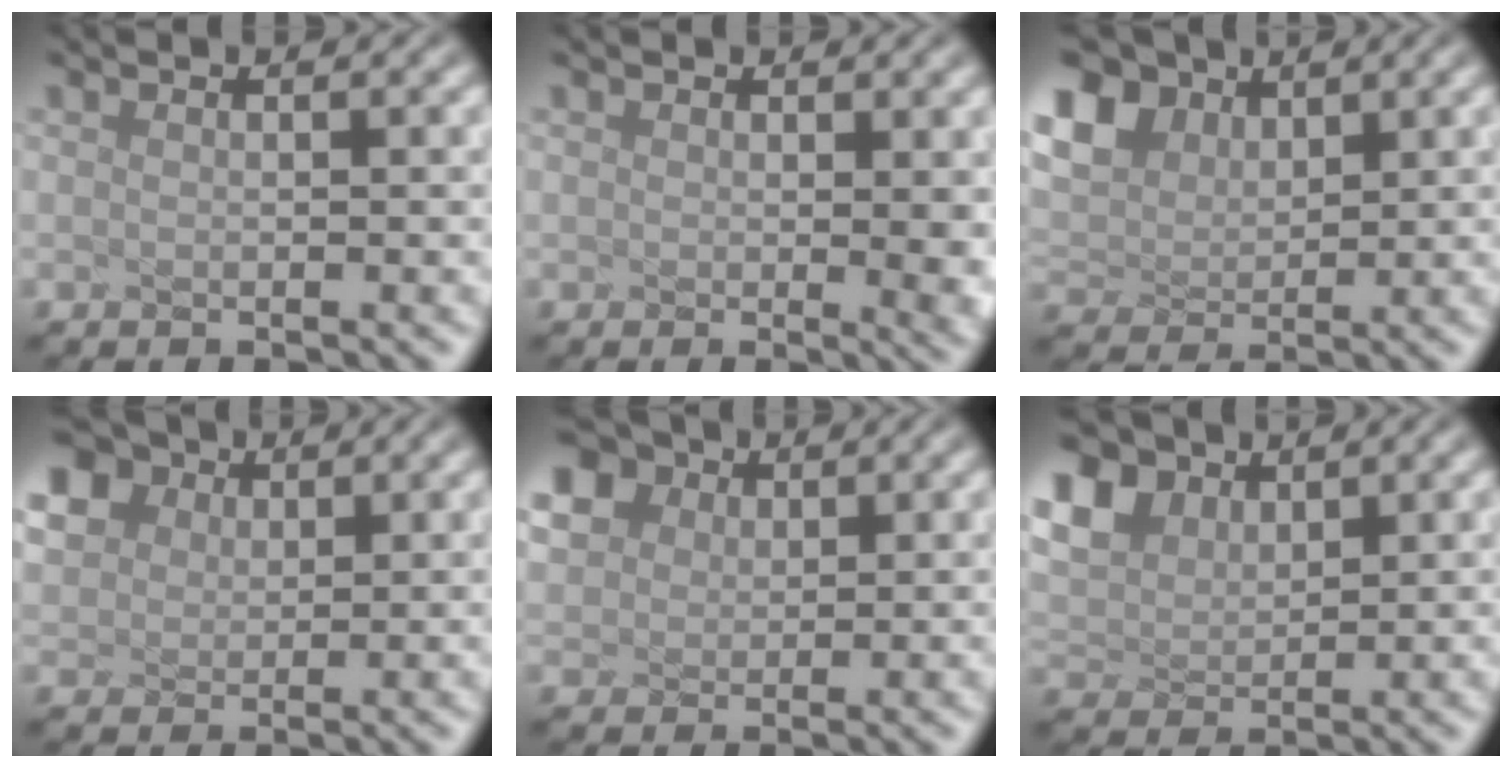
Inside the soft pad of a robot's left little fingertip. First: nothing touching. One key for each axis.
{"total": 2.5, "fx": 0.8, "fy": 0.5, "fz": 2.4, "tx": -0.035, "ty": 0.002, "tz": 0.032}
{"total": 3.8, "fx": 2.3, "fy": 2.5, "fz": 1.6, "tx": -0.091, "ty": 0.009, "tz": 0.076}
{"total": 6.4, "fx": 3.4, "fy": 4.8, "fz": 2.5, "tx": -0.119, "ty": 0.024, "tz": 0.095}
{"total": 5.6, "fx": 2.9, "fy": 4.3, "fz": 2.1, "tx": -0.111, "ty": 0.022, "tz": 0.086}
{"total": 3.0, "fx": 1.9, "fy": 2.0, "fz": 1.2, "tx": -0.080, "ty": 0.006, "tz": 0.073}